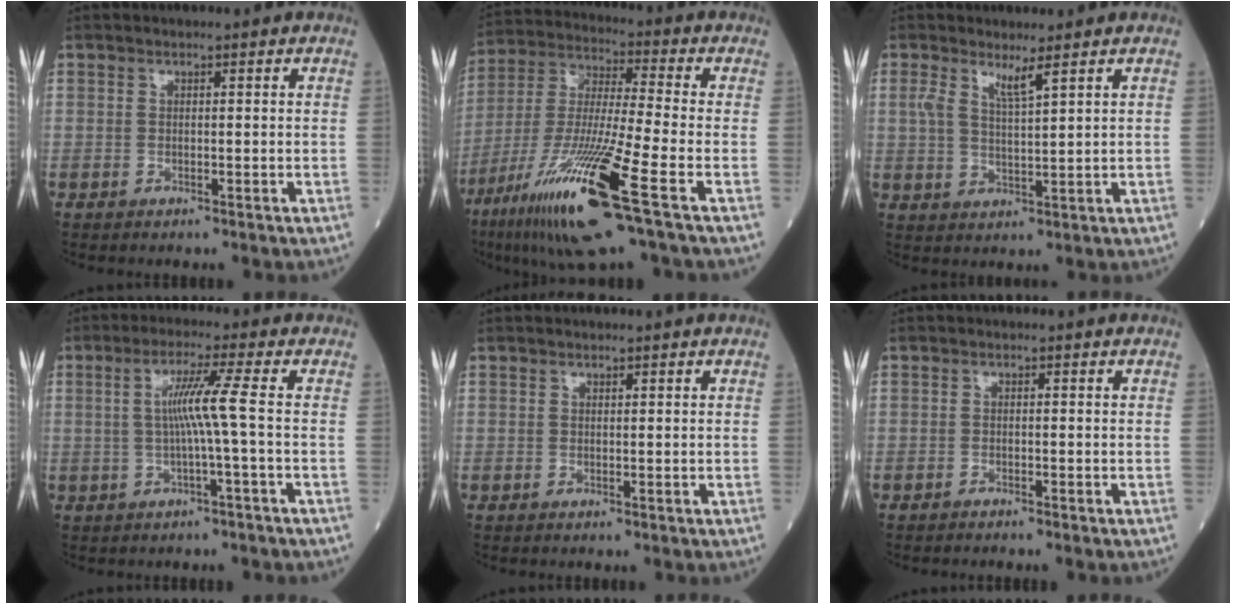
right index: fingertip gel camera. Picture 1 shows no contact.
{"total": 19.0, "force": [-9.1, 0.1, 16.7], "torque": [-0.344, -0.047, -0.172]}
{"total": 3.3, "force": [2.1, 0.0, 2.6], "torque": [-0.055, -0.002, 0.042]}
{"total": 5.4, "force": [-0.2, -1.6, 5.2], "torque": [-0.101, 0.007, 0.002]}
{"total": 0.0}
{"total": 1.2, "force": [-1.1, 0.0, 0.4], "torque": [-0.007, 0.001, -0.017]}